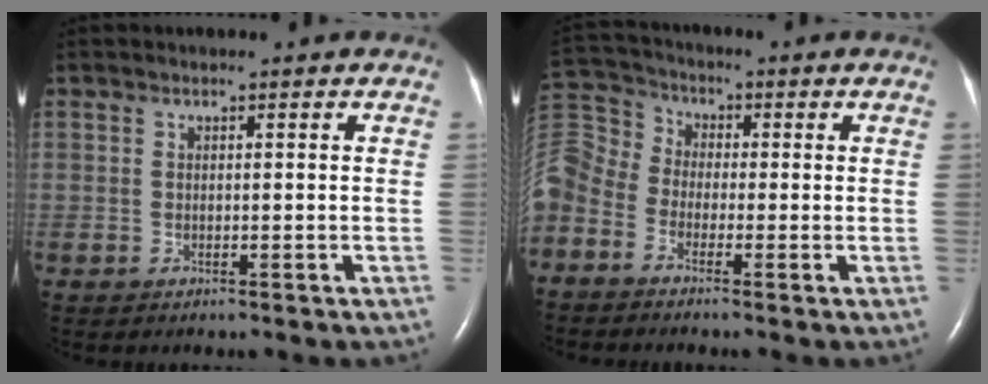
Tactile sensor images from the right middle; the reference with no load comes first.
{"total": 8.0, "force": [-3.3, 6.4, 3.5], "torque": [-0.095, 0.036, -0.077]}